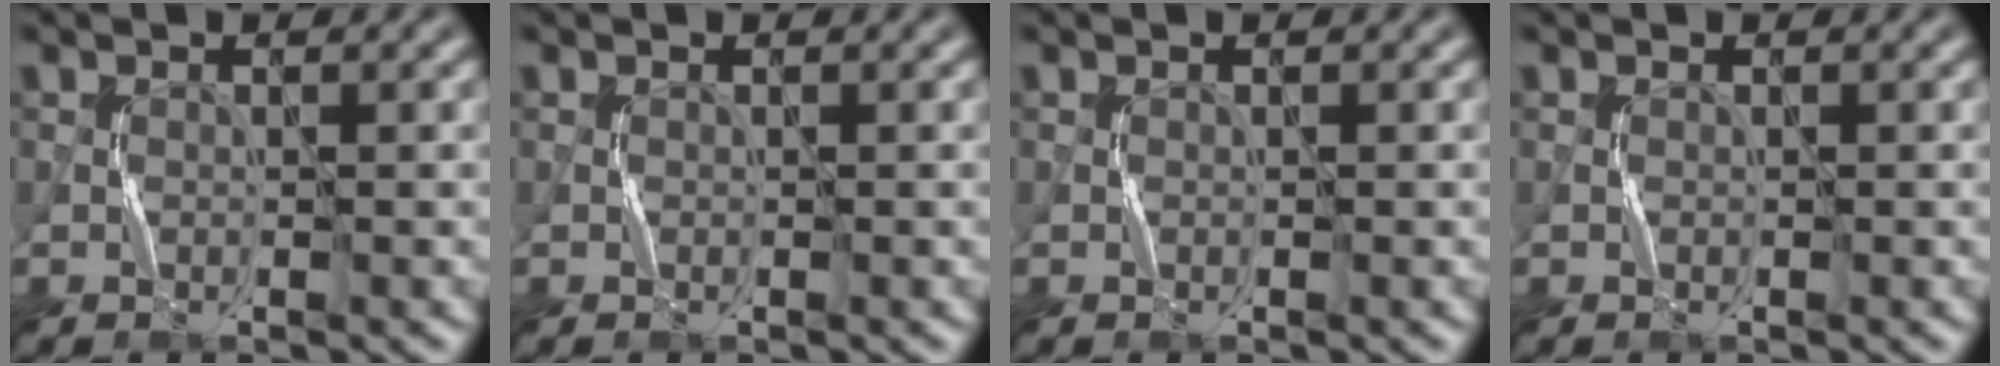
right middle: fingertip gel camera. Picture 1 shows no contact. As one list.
[{"total": 0.0}, {"total": 0.0}, {"total": 0.0}]